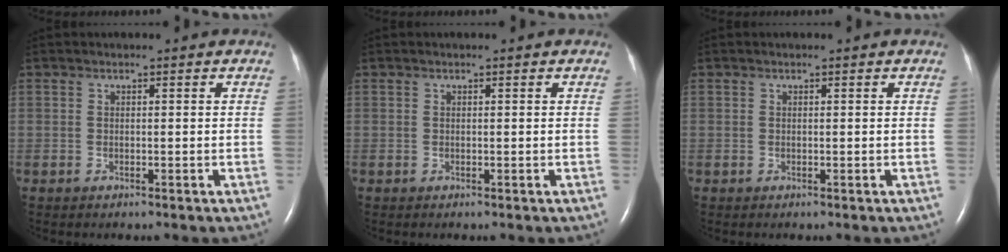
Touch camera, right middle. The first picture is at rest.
{"total": 0.0}
{"total": 0.0}